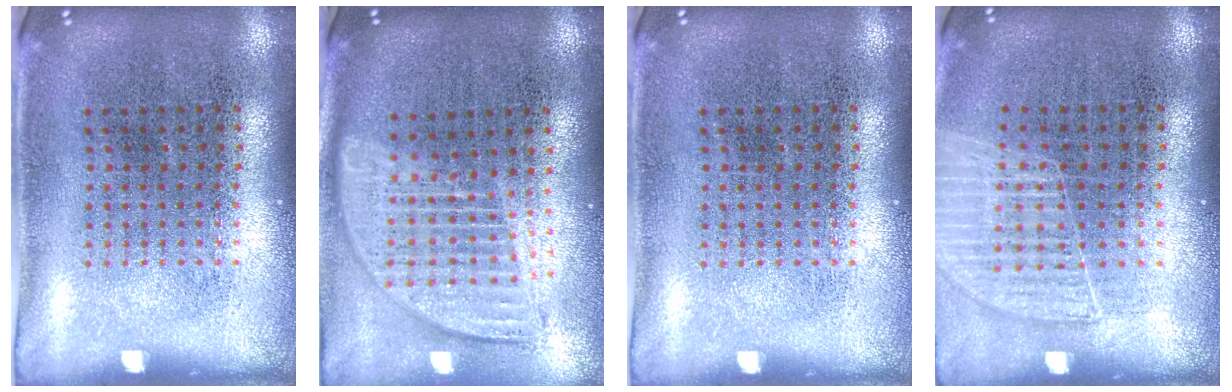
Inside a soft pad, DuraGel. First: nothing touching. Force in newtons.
{"total": 1.8, "press": 1.5, "slide": 0.9}
{"total": 0.0}
{"total": 1.1, "press": 1.1, "slide": 0.1}